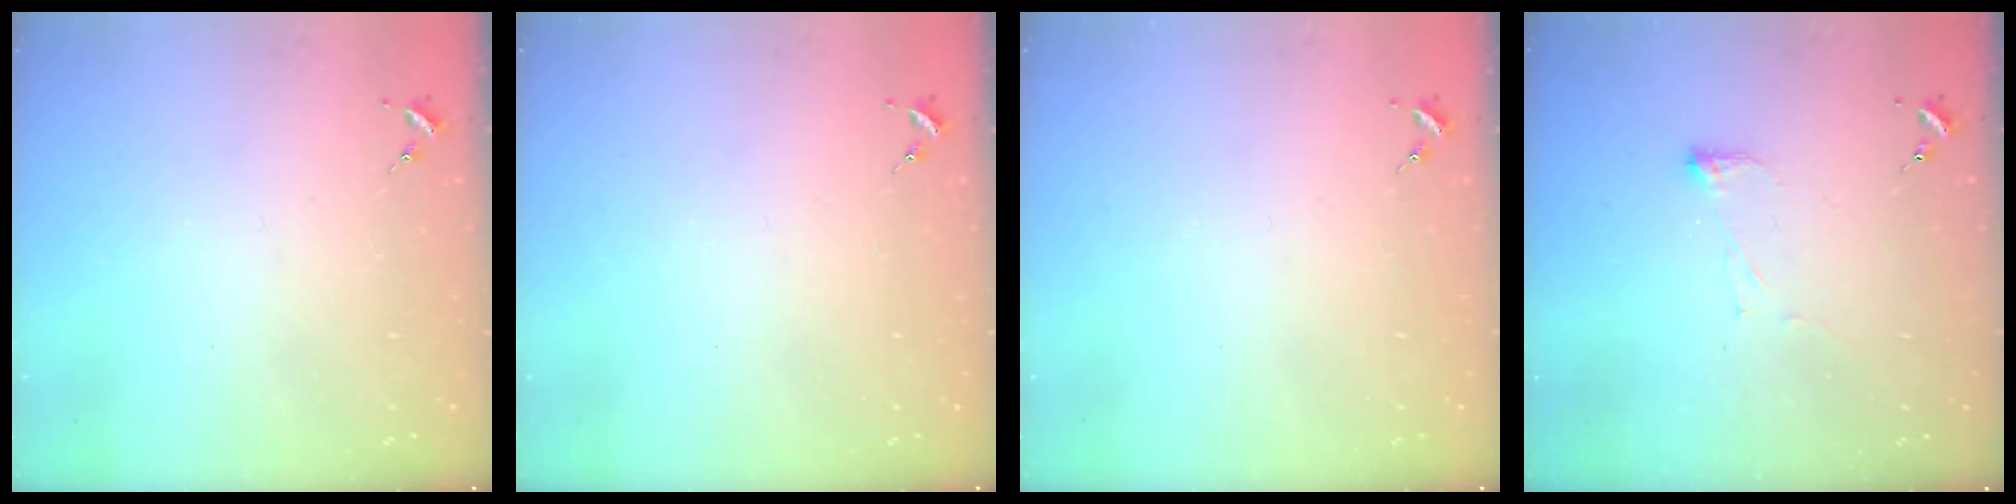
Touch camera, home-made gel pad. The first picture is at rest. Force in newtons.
{"total": 0.0}
{"total": 0.0}
{"total": 3.6, "press": 3.4, "slide": 1.0}